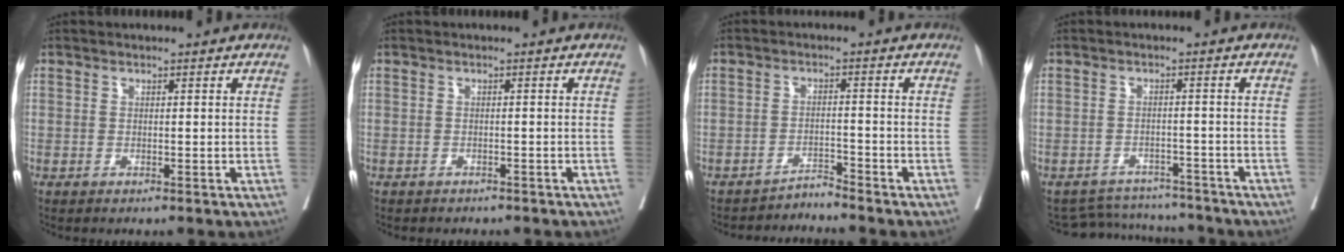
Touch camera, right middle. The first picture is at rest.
{"total": 3.1, "force": [-2.6, 1.3, 1.0], "torque": [-0.019, -0.003, -0.027]}
{"total": 2.7, "force": [-2.4, -0.8, -0.8], "torque": [0.020, -0.007, -0.037]}
{"total": 6.6, "force": [-6.4, 1.4, -0.9], "torque": [0.014, 0.016, -0.091]}